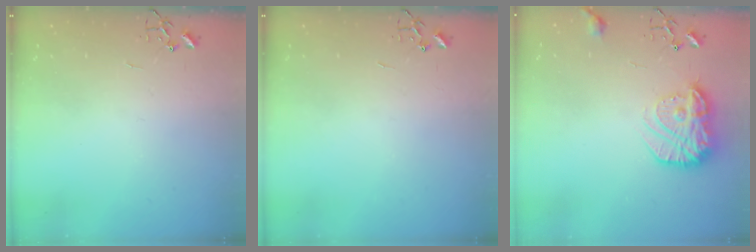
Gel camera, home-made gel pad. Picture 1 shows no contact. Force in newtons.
{"total": 0.0}
{"total": 16.5, "press": 16.5, "slide": 1.1}